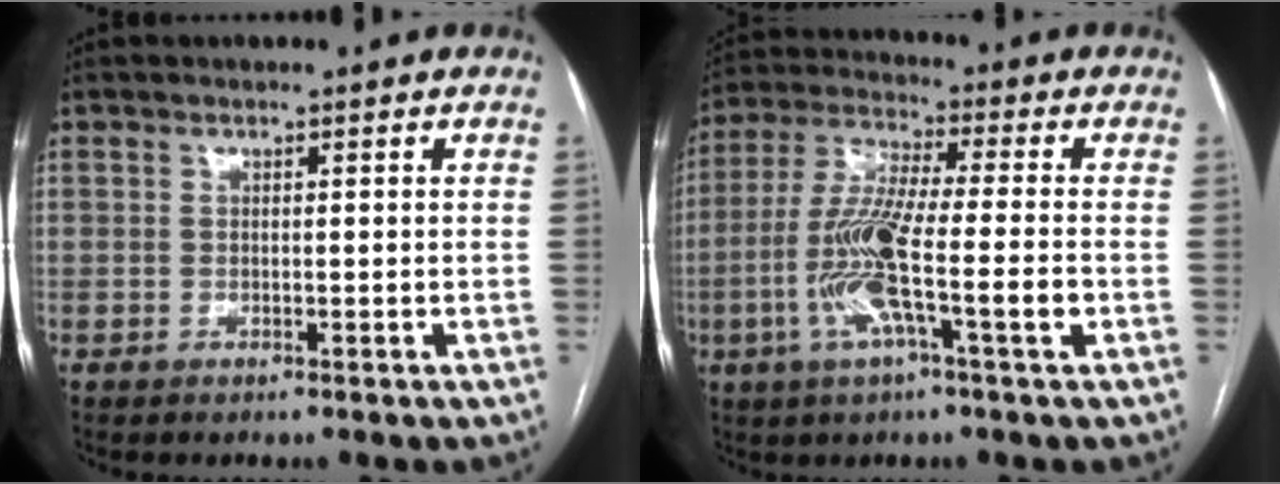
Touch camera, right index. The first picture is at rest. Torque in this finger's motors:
{"motor_torque": [1.18, -0.19, 0.63, 0.21]}